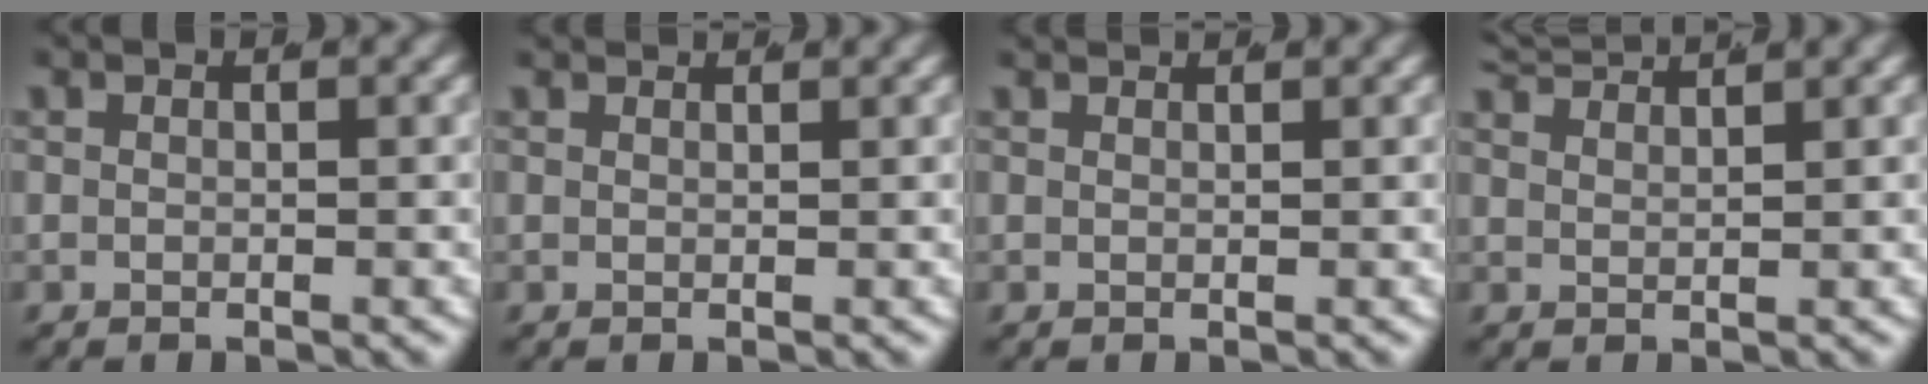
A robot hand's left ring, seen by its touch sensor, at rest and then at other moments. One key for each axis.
{"total": 1.3, "fx": 1.2, "fy": -0.5, "fz": 0.1, "tx": 0.009, "ty": -0.001, "tz": 0.020}
{"total": 1.2, "fx": 1.1, "fy": -0.5, "fz": 0.1, "tx": 0.008, "ty": 0.001, "tz": 0.019}
{"total": 3.4, "fx": 3.3, "fy": -0.6, "fz": 0.6, "tx": -0.006, "ty": 0.003, "tz": 0.062}